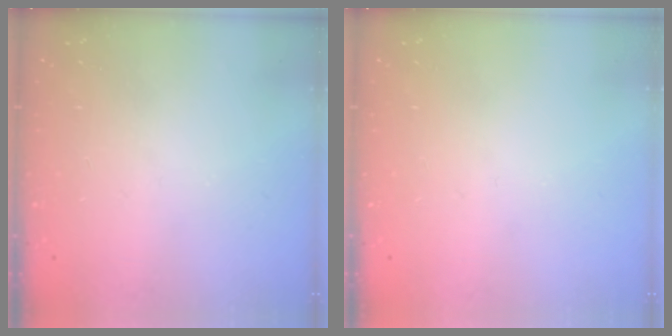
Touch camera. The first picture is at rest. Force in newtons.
{"total": 0.0}